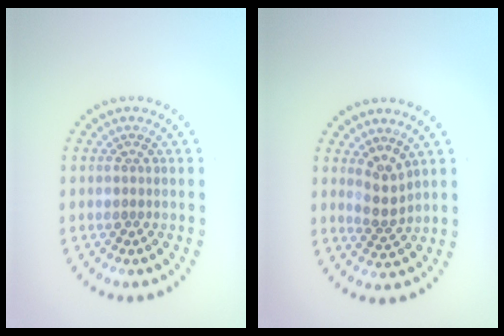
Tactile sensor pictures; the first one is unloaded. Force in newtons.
{"total": 2.2, "press": 1.7, "slide": 1.4}